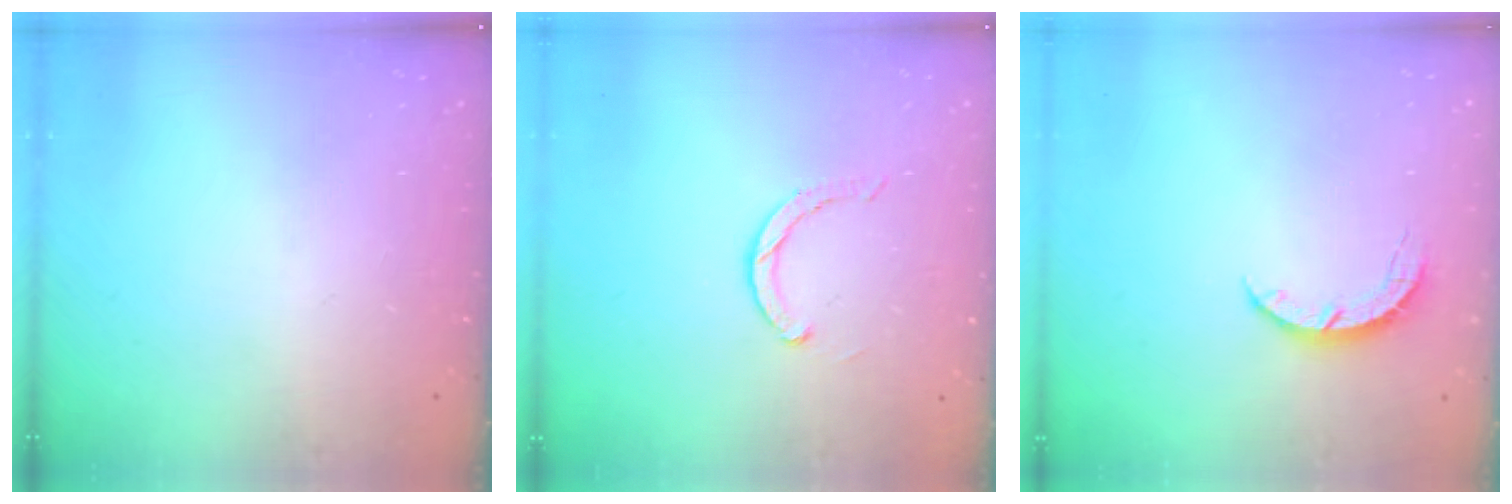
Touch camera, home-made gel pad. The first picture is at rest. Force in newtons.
{"total": 2.8, "press": 2.8, "slide": 0.2}
{"total": 3.6, "press": 3.5, "slide": 0.5}